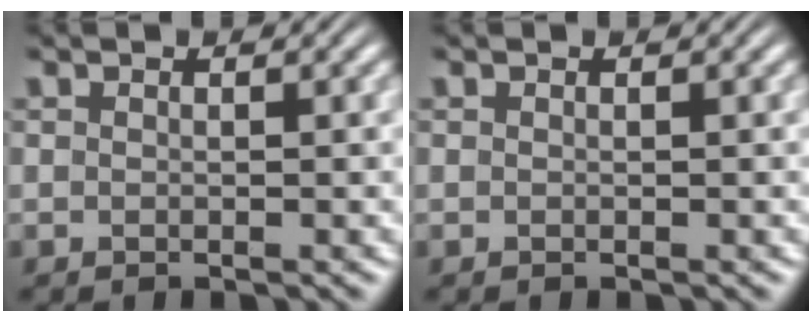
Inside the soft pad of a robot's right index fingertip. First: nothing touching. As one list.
[{"total": 0.0}]